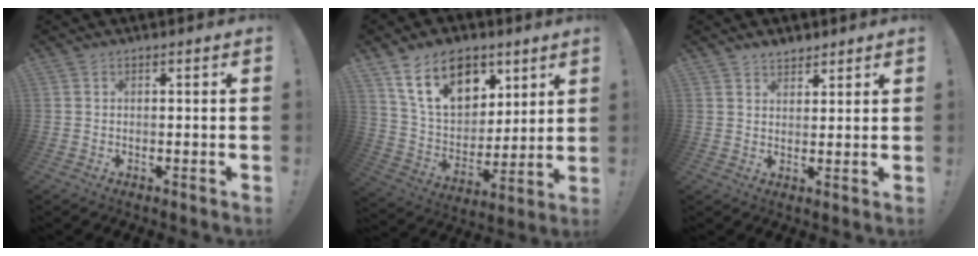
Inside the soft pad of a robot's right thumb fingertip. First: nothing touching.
{"total": 18.5, "force": [10.3, 11.6, 10.0], "torque": [-0.176, -0.043, 0.194]}
{"total": 3.7, "force": [3.2, 1.7, 0.5], "torque": [0.003, -0.022, 0.057]}